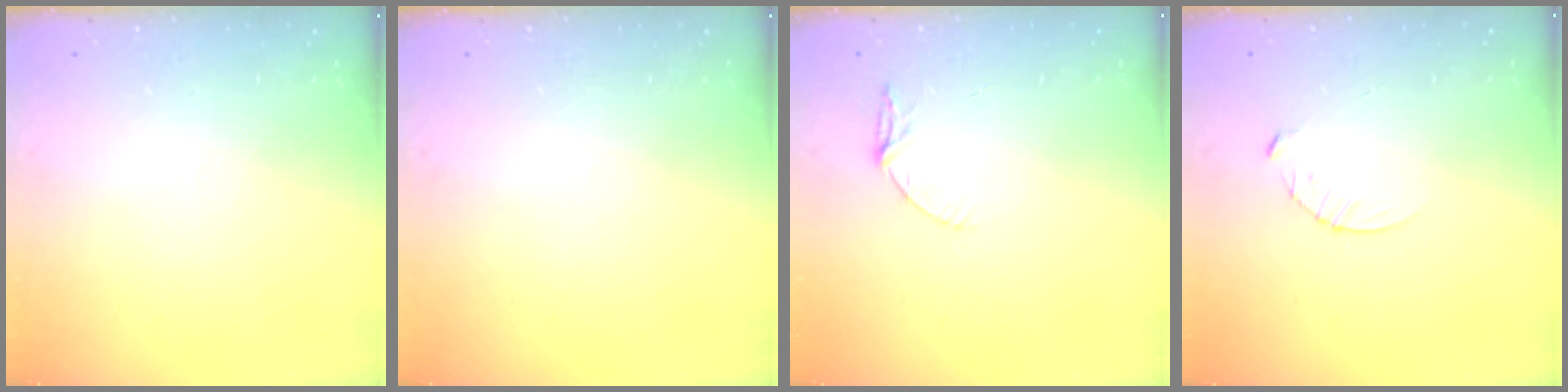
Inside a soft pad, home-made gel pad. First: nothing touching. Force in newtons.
{"total": 0.0}
{"total": 5.2, "press": 5.1, "slide": 0.6}
{"total": 3.9, "press": 3.8, "slide": 0.4}